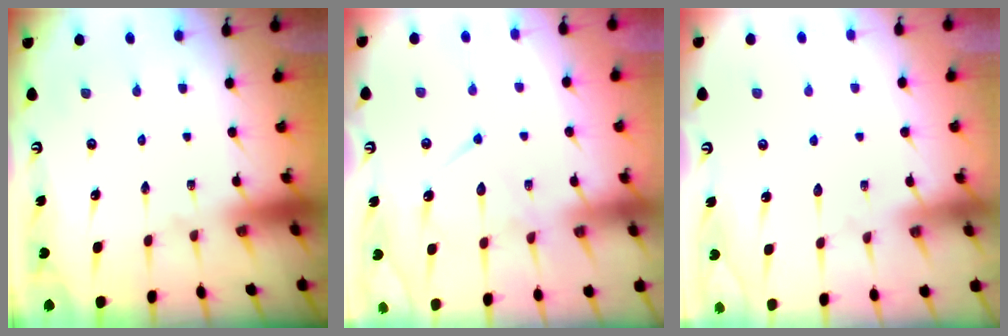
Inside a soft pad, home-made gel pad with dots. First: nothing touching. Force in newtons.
{"total": 11.3, "press": 11.2, "slide": 1.0}
{"total": 4.4, "press": 4.3, "slide": 0.5}